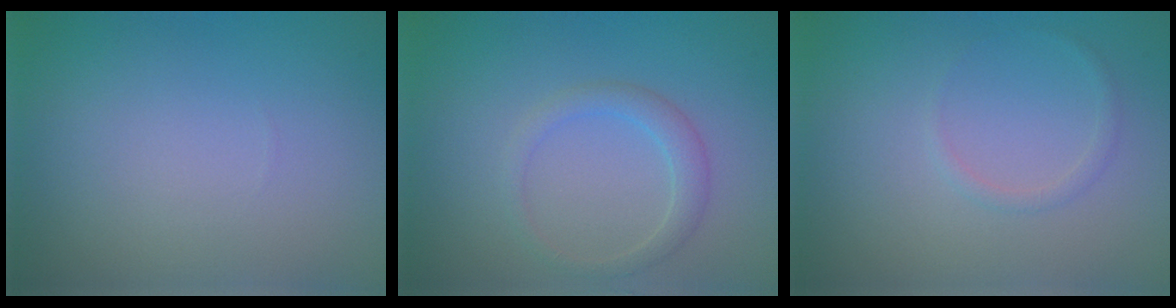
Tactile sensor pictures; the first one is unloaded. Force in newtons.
{"total": 2.0, "press": 2.0, "slide": 0.1}
{"total": 0.8, "press": 0.8, "slide": 0.0}